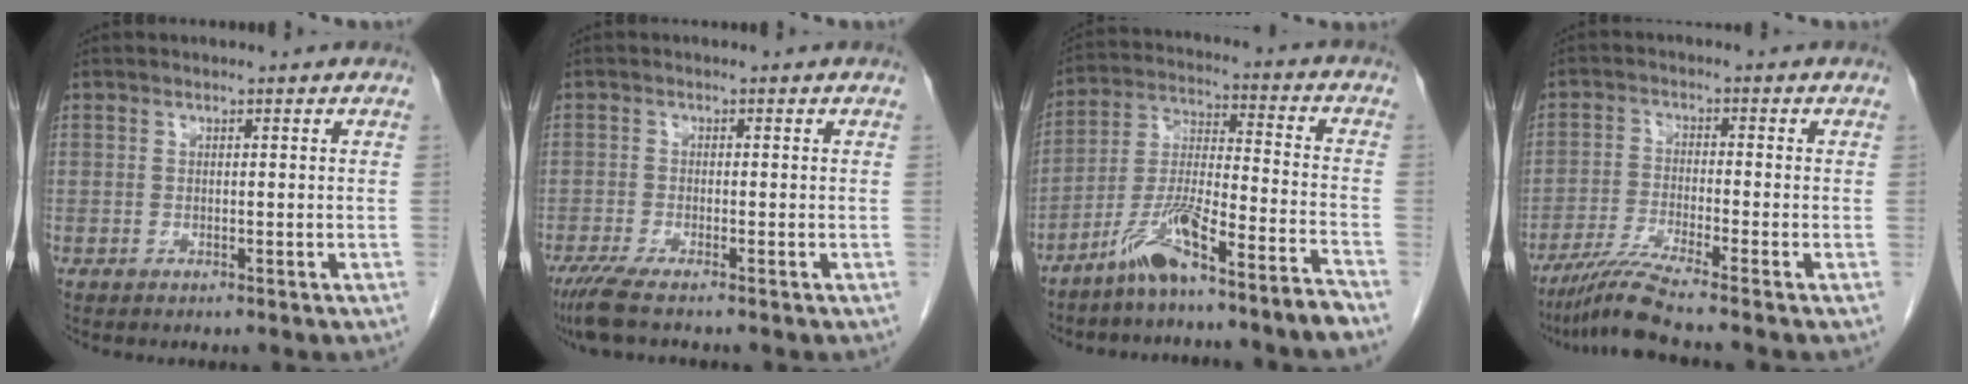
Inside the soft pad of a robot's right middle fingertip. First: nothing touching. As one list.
[{"total": 4.6, "force": [-3.5, 0.0, 2.9], "torque": [-0.054, -0.012, -0.067]}, {"total": 11.0, "force": [-8.4, -0.7, 7.0], "torque": [-0.136, 0.006, -0.152]}, {"total": 6.2, "force": [-5.1, -1.7, 3.0], "torque": [-0.063, -0.030, -0.104]}]